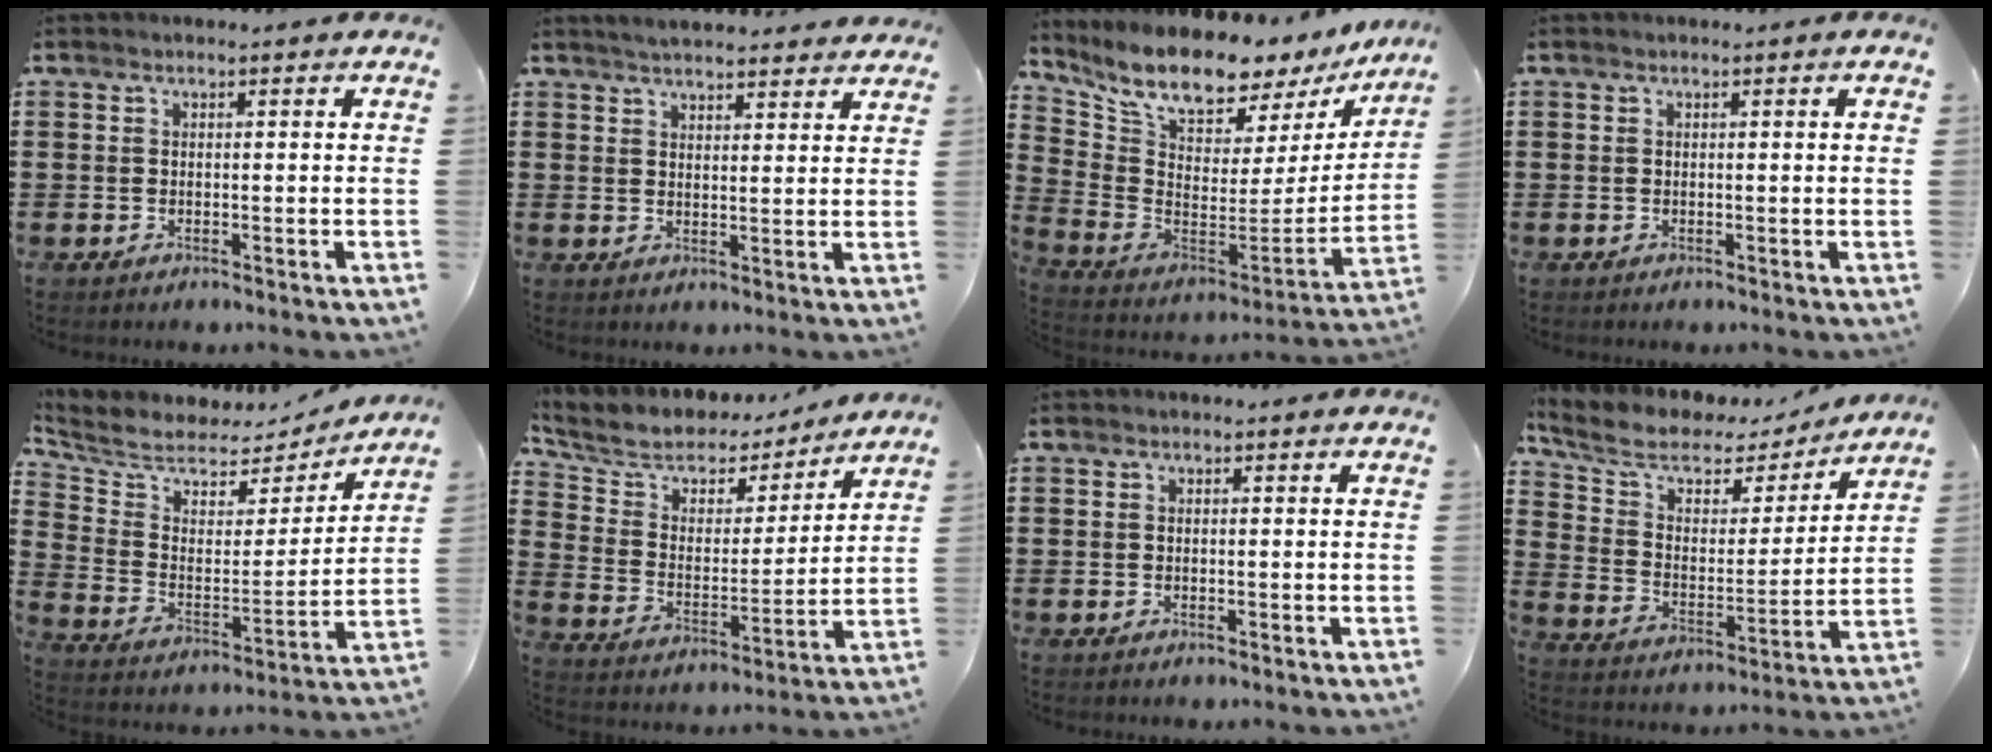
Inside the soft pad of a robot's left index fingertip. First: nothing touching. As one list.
[{"total": 3.3, "force": [3.2, 0.2, 0.4], "torque": [-0.017, -0.008, 0.060]}, {"total": 9.7, "force": [8.4, 2.6, 4.1], "torque": [-0.108, -0.072, 0.144]}, {"total": 0.8, "force": [0.1, -0.1, 0.8], "torque": [-0.014, -0.002, 0.002]}, {"total": 6.5, "force": [5.5, 2.9, 1.8], "torque": [-0.072, -0.036, 0.093]}, {"total": 6.3, "force": [5.3, 3.0, 1.8], "torque": [-0.072, -0.035, 0.086]}, {"total": 0.0}, {"total": 7.1, "force": [5.1, 3.6, 3.3], "torque": [-0.095, -0.026, 0.086]}]